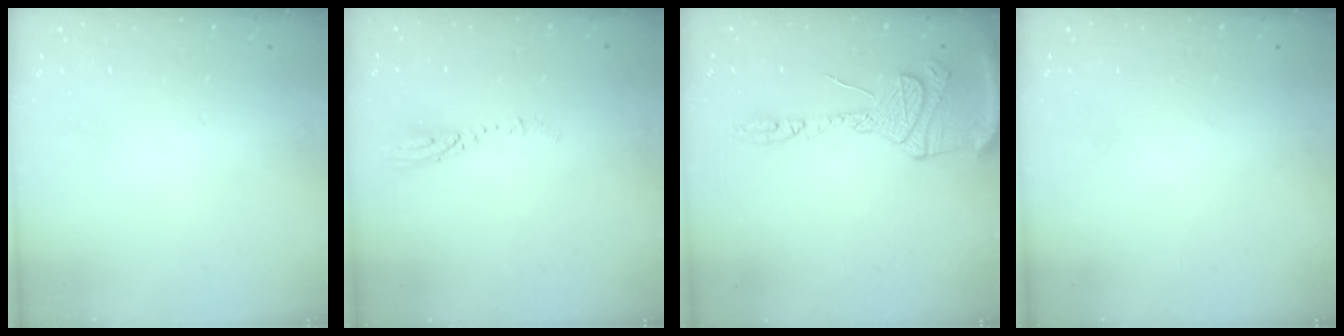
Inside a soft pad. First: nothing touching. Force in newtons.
{"total": 3.7, "press": 3.7, "slide": 0.3}
{"total": 19.2, "press": 16.4, "slide": 9.9}
{"total": 0.0}